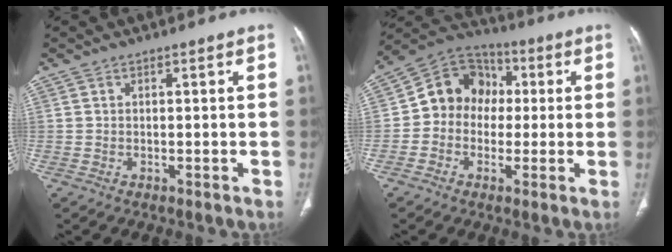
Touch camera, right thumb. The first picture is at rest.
{"total": 11.6, "force": [0.3, 10.1, 5.6], "torque": [-0.051, 0.033, -0.012]}